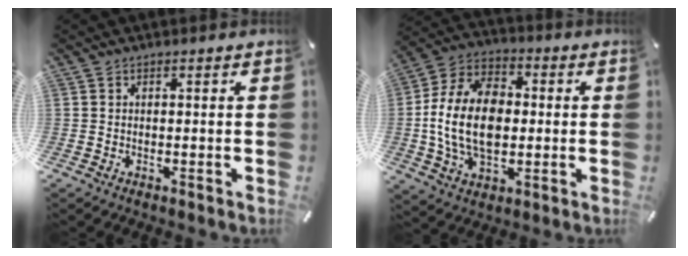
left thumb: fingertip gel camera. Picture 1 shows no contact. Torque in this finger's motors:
{"motor_torque": [2.41, 2.59, 1.70, -0.61, 0.54]}